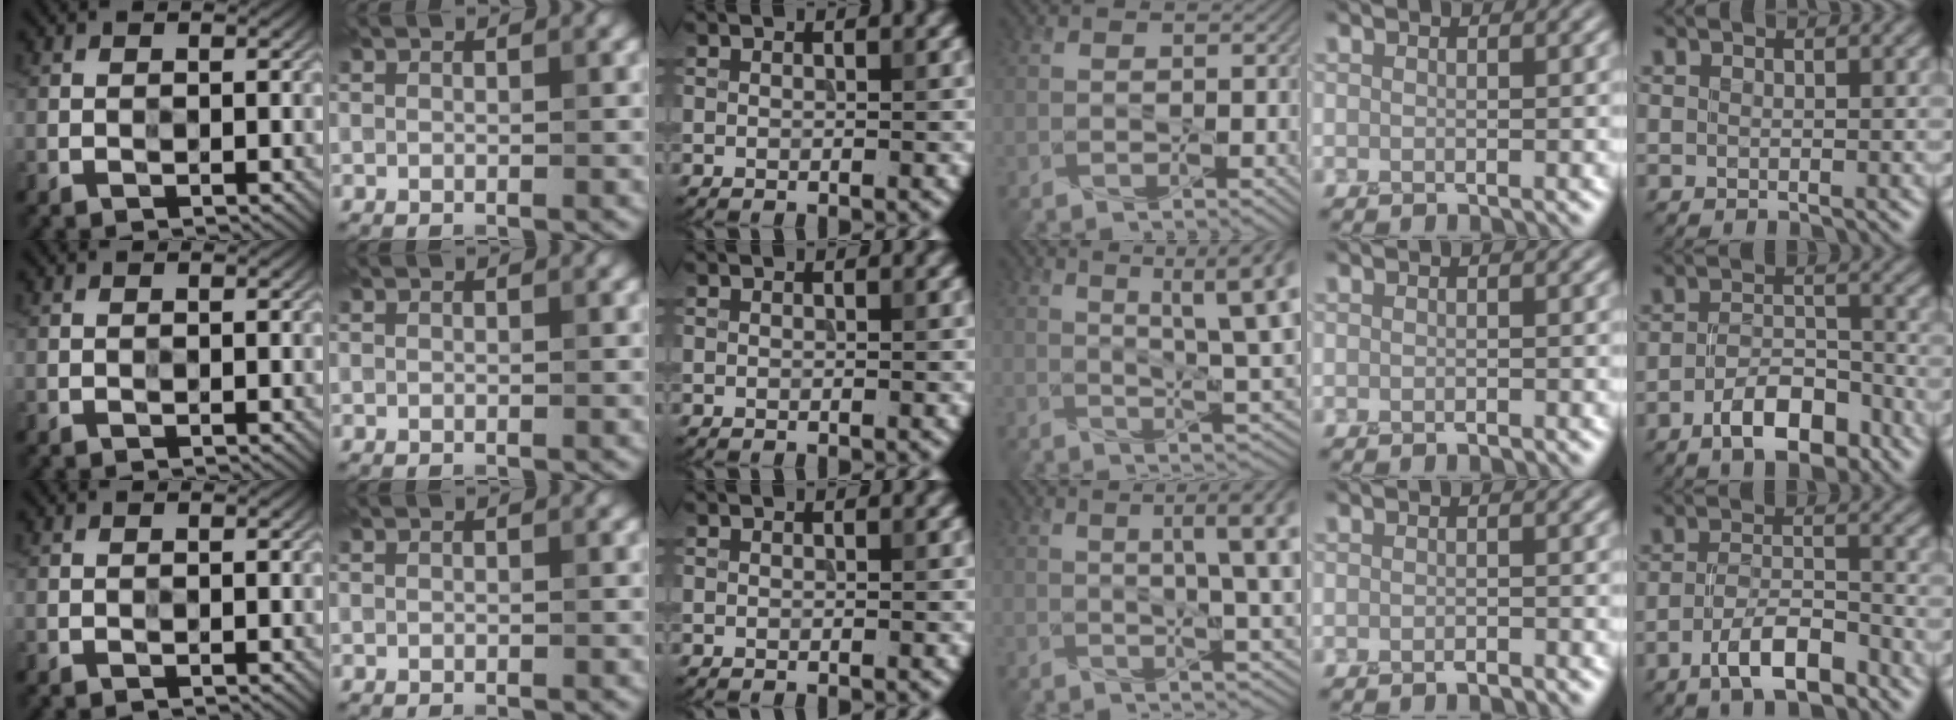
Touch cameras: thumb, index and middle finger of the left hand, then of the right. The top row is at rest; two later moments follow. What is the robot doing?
{"motion": "screw", "object": "mustard bottle"}